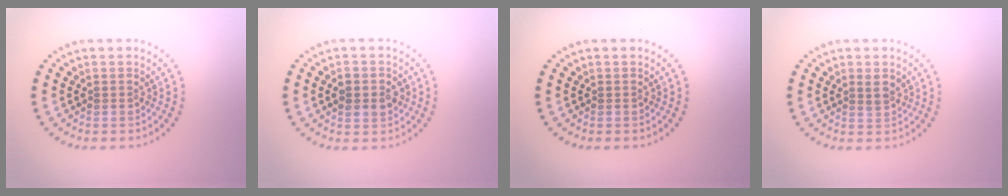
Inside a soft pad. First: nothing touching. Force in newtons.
{"total": 2.9, "press": 2.8, "slide": 0.2}
{"total": 0.0}
{"total": 1.5, "press": 1.3, "slide": 0.9}